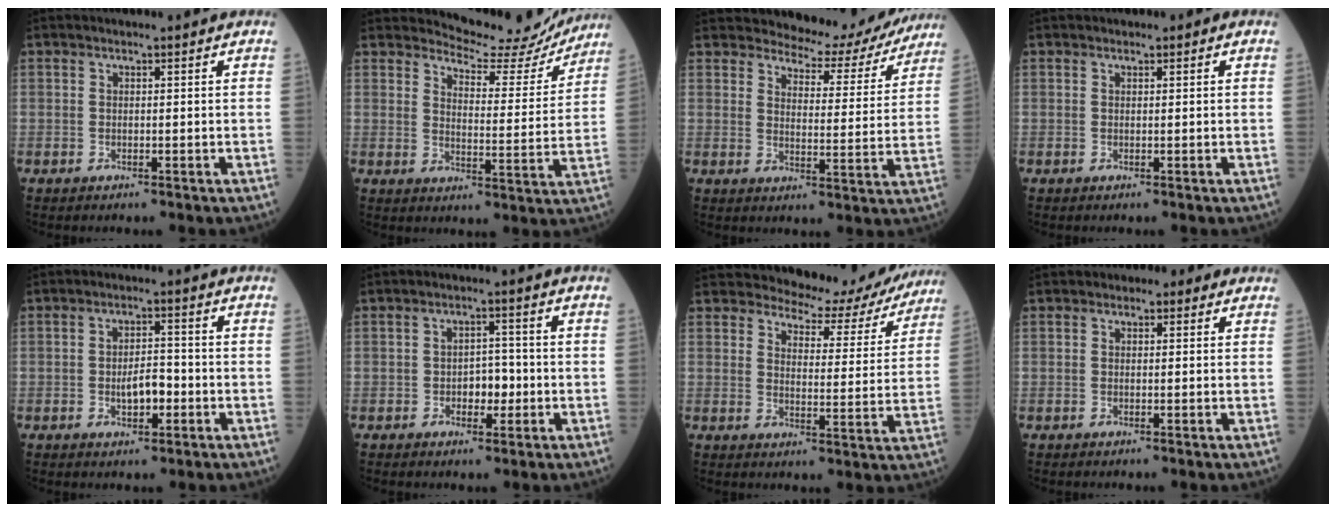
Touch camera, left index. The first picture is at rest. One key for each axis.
{"total": 12.1, "fx": 11.9, "fy": 2.2, "fz": 0.7, "tx": -0.007, "ty": -0.028, "tz": 0.145}
{"total": 13.5, "fx": 12.7, "fy": 3.9, "fz": 2.4, "tx": -0.014, "ty": -0.019, "tz": 0.145}
{"total": 0.5, "fx": 0.3, "fy": 0.4, "fz": 0.1, "tx": 0.000, "ty": 0.000, "tz": 0.001}
{"total": 4.3, "fx": -1.2, "fy": 1.9, "fz": 3.7, "tx": -0.064, "ty": 0.005, "tz": -0.021}
{"total": 3.8, "fx": -1.0, "fy": 2.2, "fz": 2.9, "tx": -0.040, "ty": 0.009, "tz": -0.015}
{"total": 13.8, "fx": 12.9, "fy": 4.1, "fz": 2.4, "tx": -0.012, "ty": -0.022, "tz": 0.144}
{"total": 1.8, "fx": 0.9, "fy": 1.4, "fz": 0.8, "tx": -0.008, "ty": 0.010, "tz": 0.005}